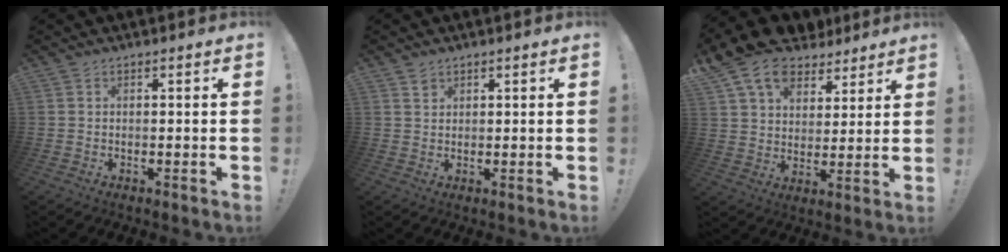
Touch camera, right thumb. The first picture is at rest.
{"total": 1.6, "force": [1.1, 1.0, 0.3], "torque": [0.004, -0.007, 0.020]}
{"total": 14.4, "force": [9.4, 9.1, 6.2], "torque": [-0.116, -0.054, 0.178]}